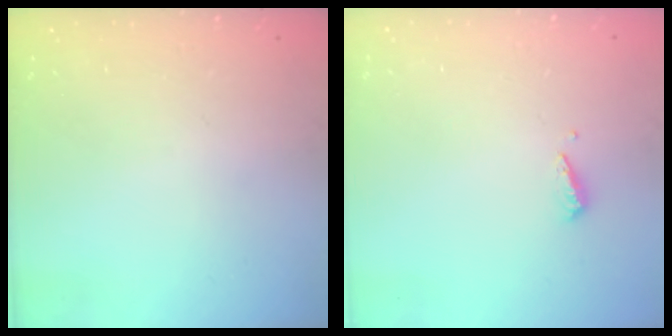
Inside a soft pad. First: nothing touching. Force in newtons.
{"total": 2.9, "press": 2.9, "slide": 0.4}